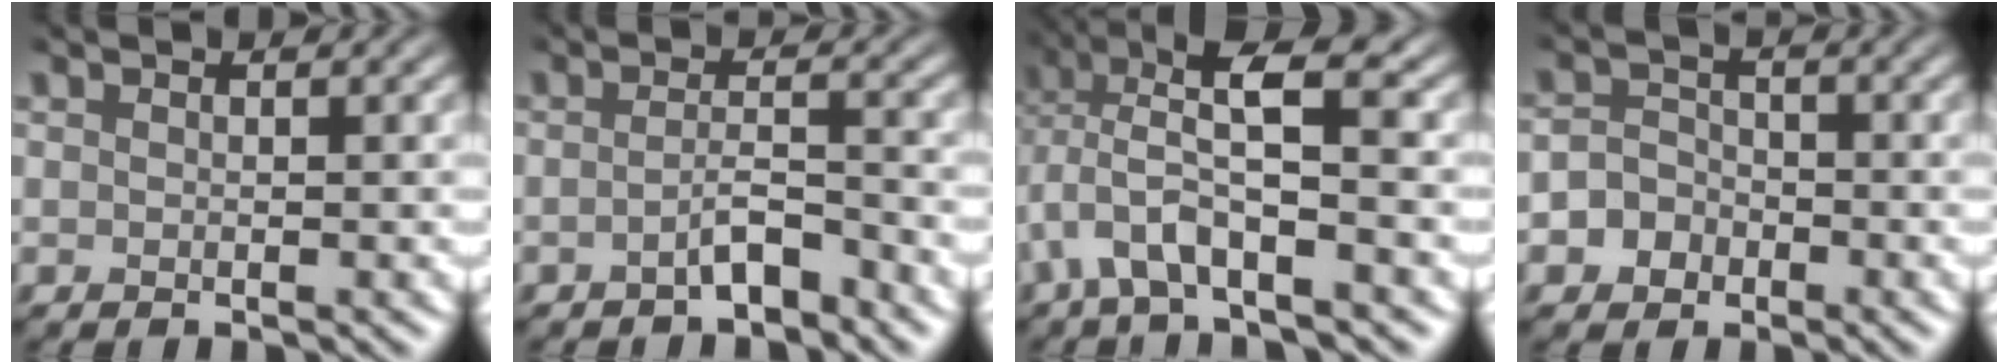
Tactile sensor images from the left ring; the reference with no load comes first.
{"total": 2.1, "force": [-1.5, 0.4, 1.5], "torque": [-0.024, 0.009, -0.032]}
{"total": 5.8, "force": [-0.3, 1.7, 5.6], "torque": [-0.115, 0.012, -0.011]}
{"total": 2.5, "force": [-1.2, 2.1, 0.9], "torque": [-0.004, 0.003, -0.029]}